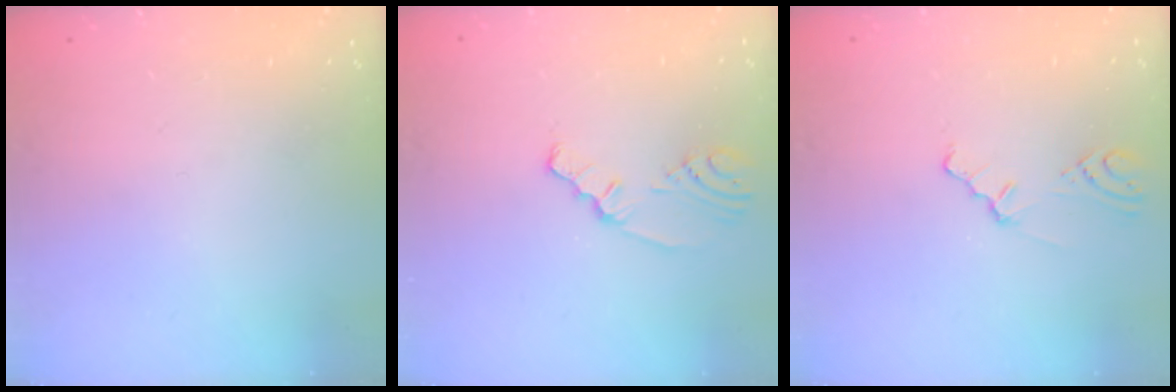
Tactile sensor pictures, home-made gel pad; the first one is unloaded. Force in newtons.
{"total": 2.1, "press": 1.7, "slide": 1.2}
{"total": 2.0, "press": 1.9, "slide": 0.7}